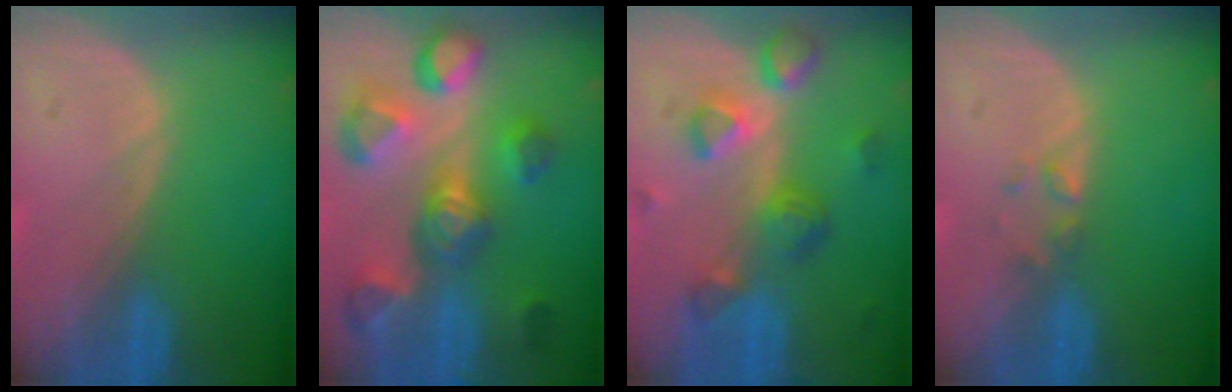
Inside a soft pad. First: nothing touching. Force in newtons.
{"total": 11.0, "press": 9.9, "slide": 4.8}
{"total": 8.0, "press": 7.2, "slide": 3.5}
{"total": 1.4, "press": 1.3, "slide": 0.2}